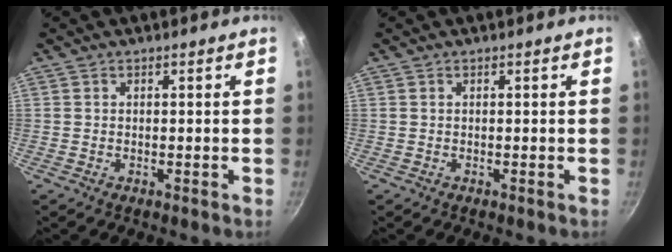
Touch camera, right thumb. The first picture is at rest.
{"total": 0.0}